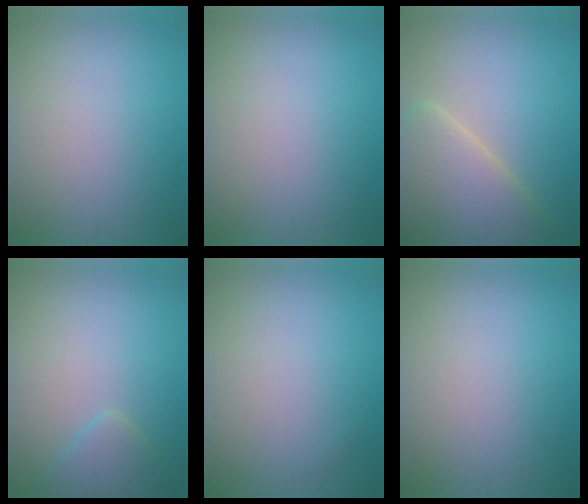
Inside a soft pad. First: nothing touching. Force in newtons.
{"total": 0.0}
{"total": 7.3, "press": 7.3, "slide": 0.9}
{"total": 2.3, "press": 2.3, "slide": 0.1}
{"total": 0.0}
{"total": 0.0}